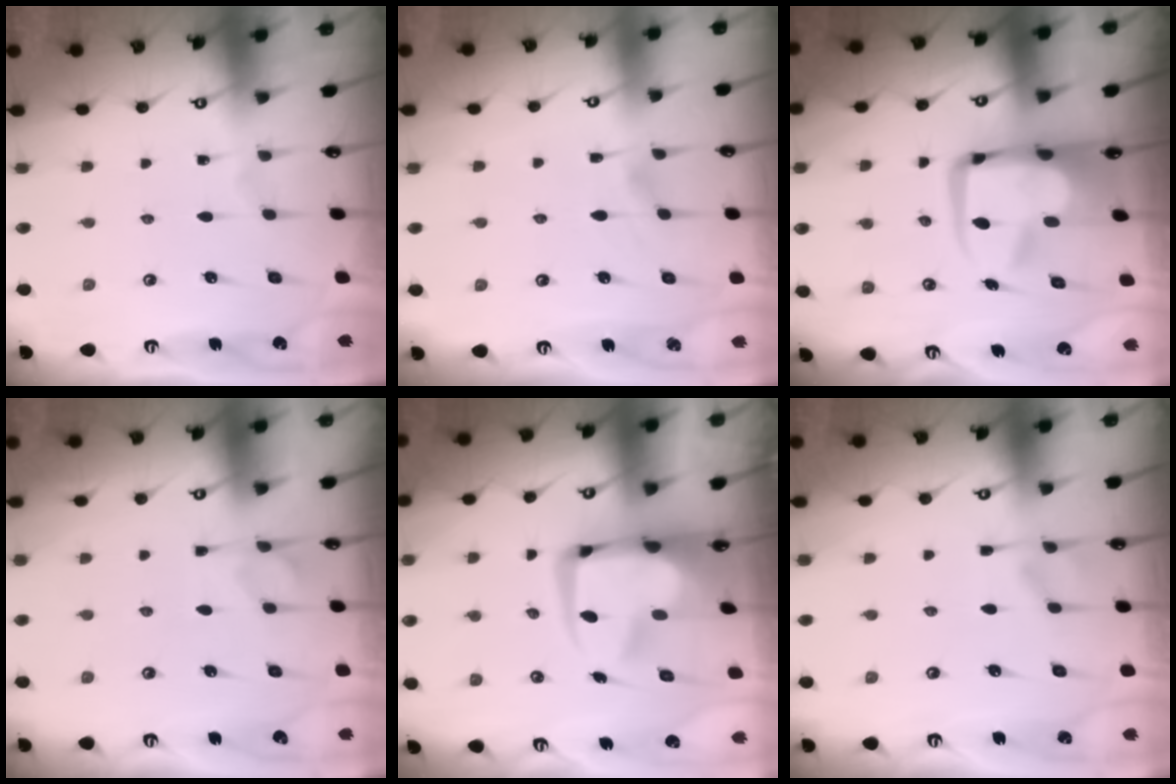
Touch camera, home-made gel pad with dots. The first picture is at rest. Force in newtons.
{"total": 1.1, "press": 0.6, "slide": 1.0}
{"total": 12.9, "press": 12.8, "slide": 1.7}
{"total": 4.5, "press": 4.4, "slide": 1.2}
{"total": 6.0, "press": 5.9, "slide": 1.3}
{"total": 0.9, "press": 0.2, "slide": 0.9}